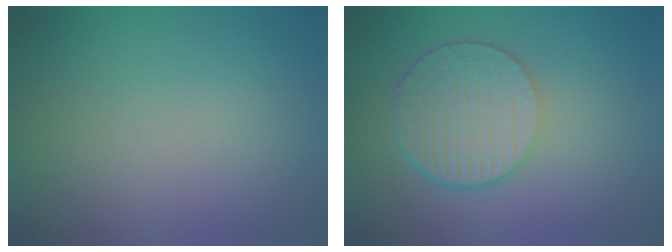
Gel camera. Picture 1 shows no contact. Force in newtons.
{"total": 6.5, "press": 4.5, "slide": 4.7}